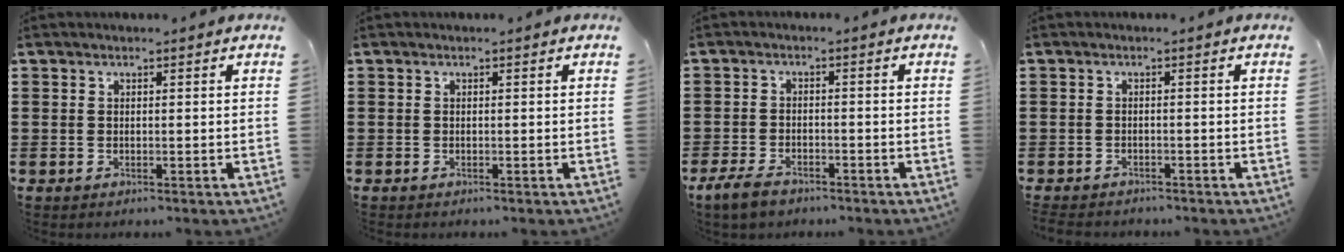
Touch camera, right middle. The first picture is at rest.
{"total": 0.0}
{"total": 3.3, "force": [-2.6, 1.4, 1.5], "torque": [-0.041, 0.003, -0.055]}
{"total": 0.8, "force": [-0.8, 0.1, -0.2], "torque": [0.001, -0.001, -0.018]}